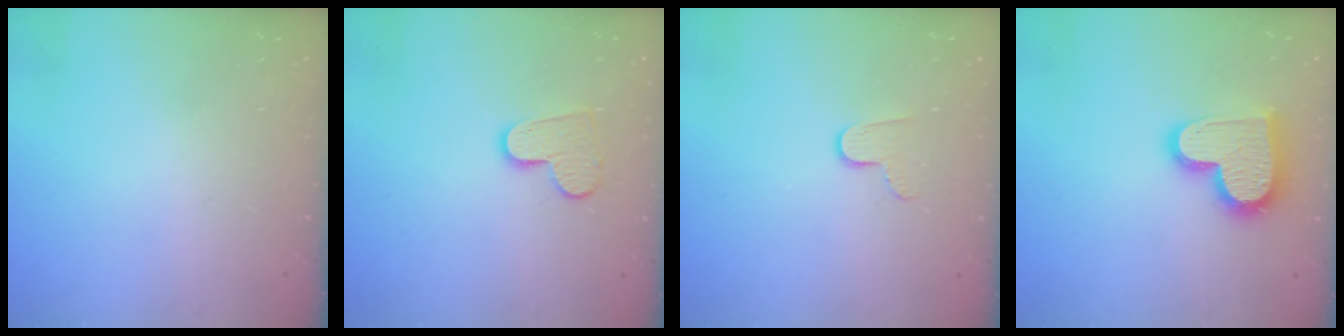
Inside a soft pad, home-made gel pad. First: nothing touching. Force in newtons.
{"total": 9.9, "press": 9.8, "slide": 0.7}
{"total": 6.5, "press": 6.4, "slide": 0.6}
{"total": 17.9, "press": 17.8, "slide": 1.3}